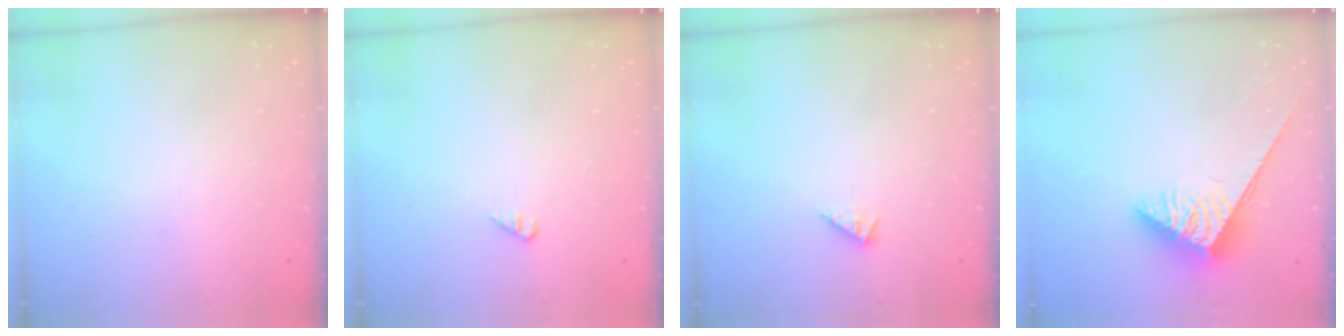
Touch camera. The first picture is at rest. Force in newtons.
{"total": 1.6, "press": 1.6, "slide": 0.2}
{"total": 1.9, "press": 1.9, "slide": 0.4}
{"total": 3.9, "press": 3.9, "slide": 0.5}